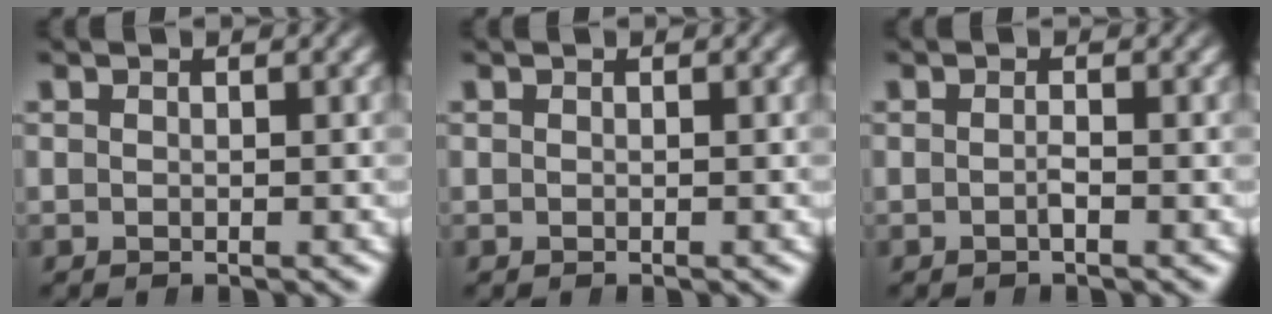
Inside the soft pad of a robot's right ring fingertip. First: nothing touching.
{"total": 0.0}
{"total": 0.8, "force": [-0.6, 0.2, 0.5], "torque": [-0.017, -0.002, -0.013]}